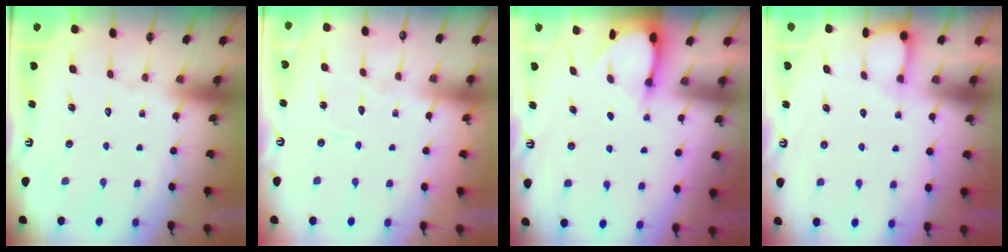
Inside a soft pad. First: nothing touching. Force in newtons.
{"total": 4.1, "press": 4.0, "slide": 0.6}
{"total": 3.1, "press": 3.1, "slide": 0.3}
{"total": 3.6, "press": 3.6, "slide": 0.2}